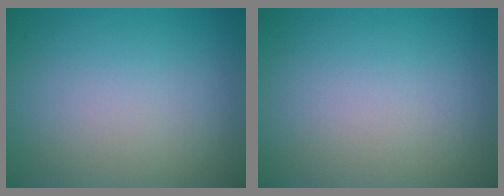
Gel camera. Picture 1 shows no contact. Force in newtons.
{"total": 0.0}